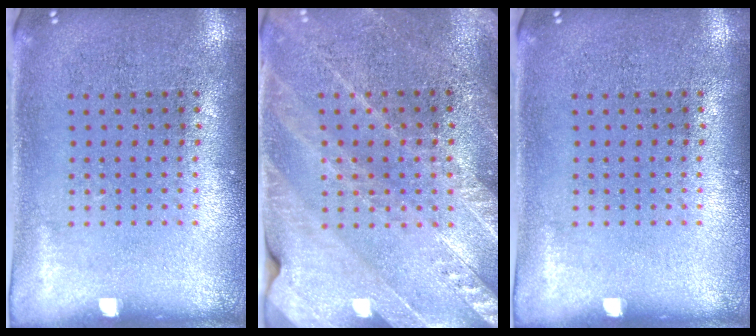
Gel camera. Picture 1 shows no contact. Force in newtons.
{"total": 2.6, "press": 2.5, "slide": 0.6}
{"total": 0.0}